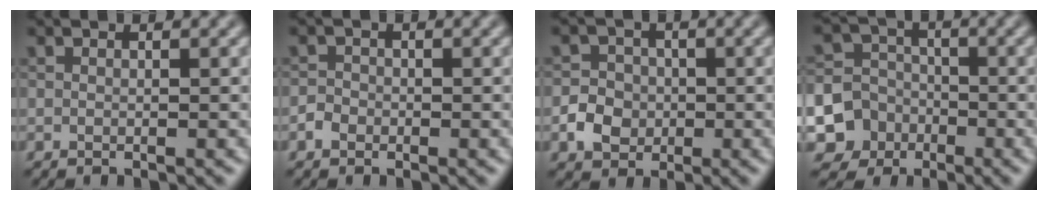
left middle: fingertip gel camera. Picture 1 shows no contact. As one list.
[{"total": 1.2, "force": [-0.6, 0.9, 0.3], "torque": [-0.001, 0.001, -0.015]}, {"total": 2.9, "force": [-0.8, 2.5, 1.1], "torque": [-0.015, 0.003, -0.018]}, {"total": 8.1, "force": [-3.4, 7.2, 1.3], "torque": [-0.018, -0.009, -0.079]}]